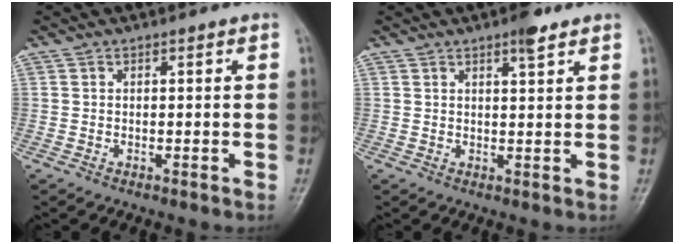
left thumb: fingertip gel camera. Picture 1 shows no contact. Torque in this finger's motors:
{"motor_torque": [0.49, 0.06, 0.34, -0.39, 0.07]}